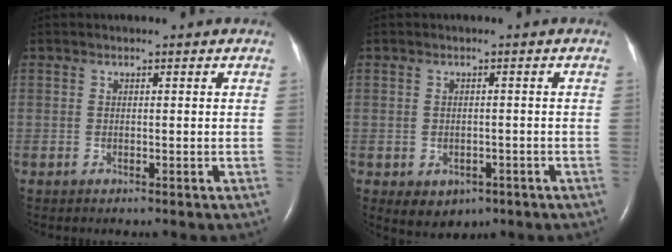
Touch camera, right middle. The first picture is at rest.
{"total": 4.1, "force": [-1.8, 3.2, 1.8], "torque": [-0.023, 0.001, -0.007]}